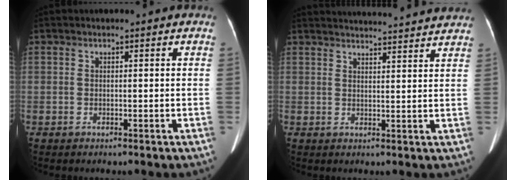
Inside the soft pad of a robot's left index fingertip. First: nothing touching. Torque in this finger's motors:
{"motor_torque": [0.00, -0.63, -0.08, 0.01]}